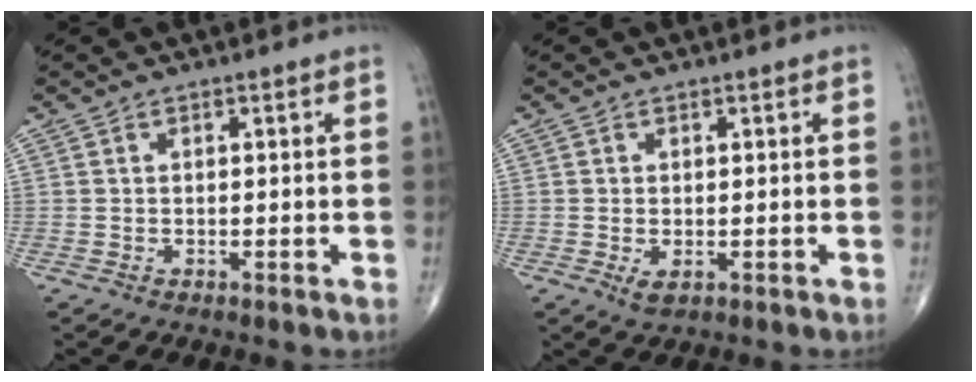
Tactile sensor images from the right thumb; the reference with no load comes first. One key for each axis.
{"total": 2.0, "fx": -0.6, "fy": 1.1, "fz": 1.6, "tx": -0.028, "ty": -0.004, "tz": -0.005}